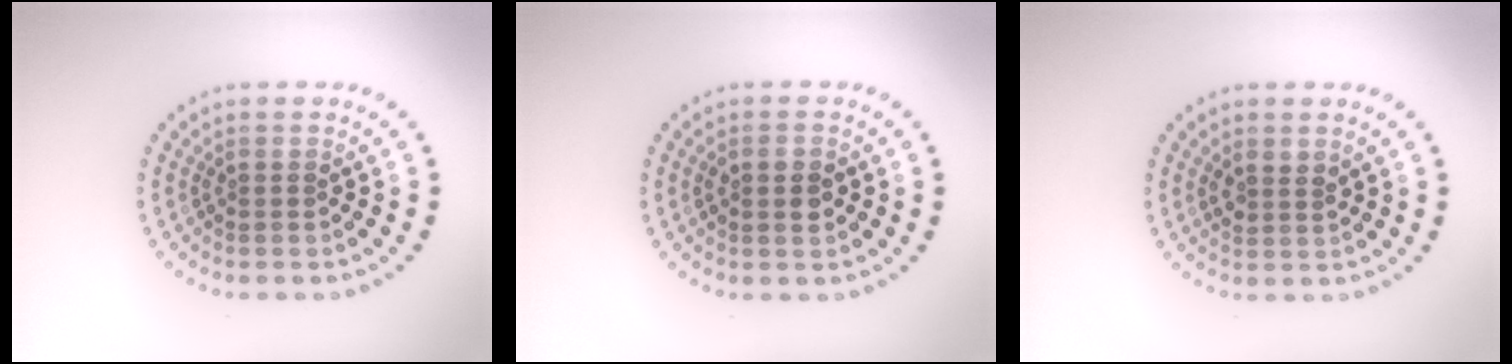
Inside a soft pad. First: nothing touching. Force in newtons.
{"total": 1.8, "press": 1.8, "slide": 0.2}
{"total": 1.5, "press": 1.2, "slide": 0.9}